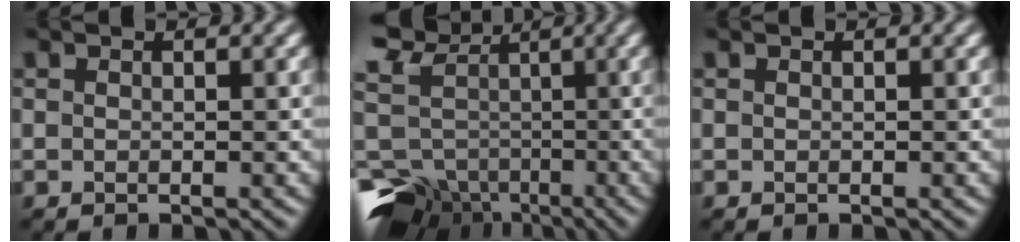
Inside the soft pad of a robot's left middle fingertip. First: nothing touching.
{"total": 11.2, "force": [-1.0, 9.0, 6.6], "torque": [-0.154, 0.008, 0.003]}
{"total": 0.0}